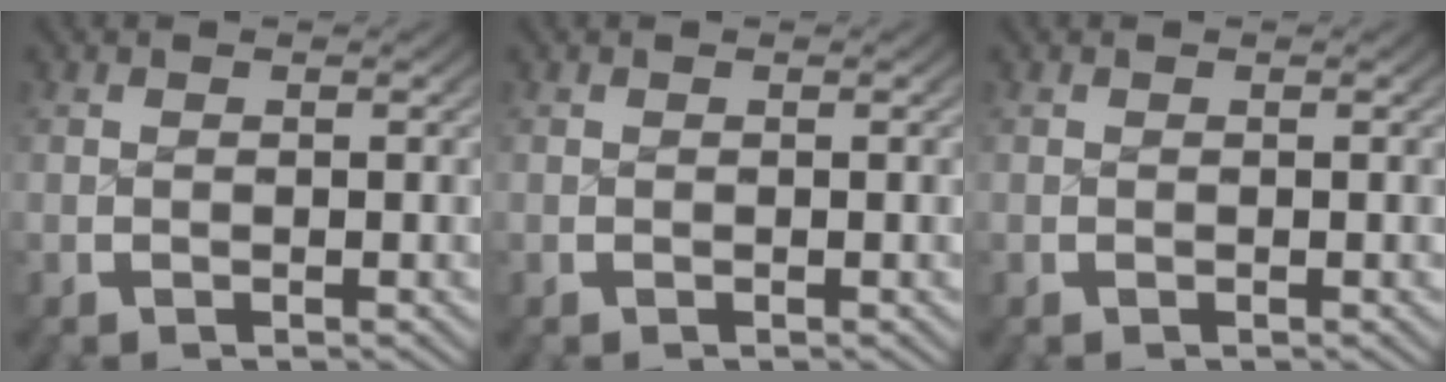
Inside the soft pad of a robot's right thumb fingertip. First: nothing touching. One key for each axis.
{"total": 0.0}
{"total": 0.0}